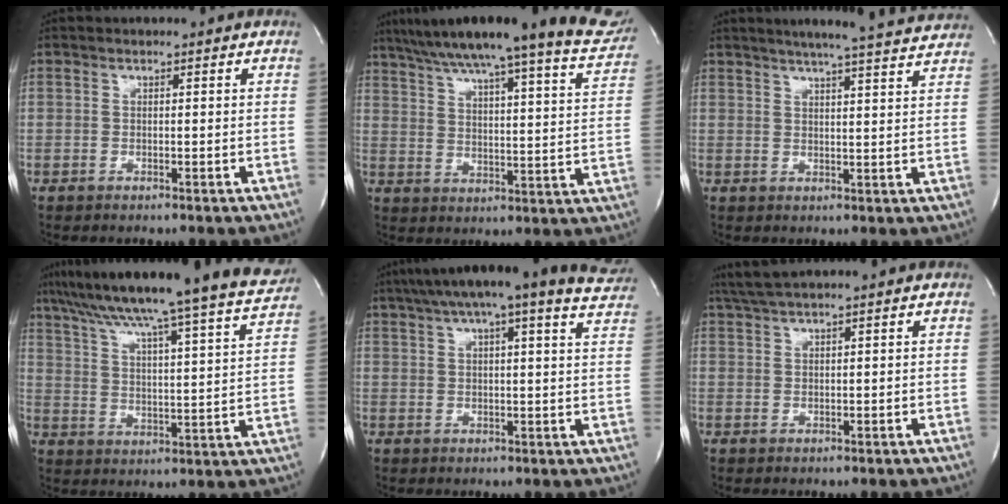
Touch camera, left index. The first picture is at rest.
{"total": 25.3, "force": [21.6, 1.9, 13.0], "torque": [-0.195, -0.027, 0.278]}
{"total": 14.8, "force": [13.5, 0.0, 6.2], "torque": [-0.100, -0.004, 0.164]}
{"total": 27.1, "force": [24.2, -0.6, 12.3], "torque": [-0.203, -0.049, 0.323]}
{"total": 22.3, "force": [18.7, 2.6, 11.9], "torque": [-0.187, 0.020, 0.229]}
{"total": 4.4, "force": [3.7, -0.7, 2.2], "torque": [-0.041, 0.025, 0.074]}